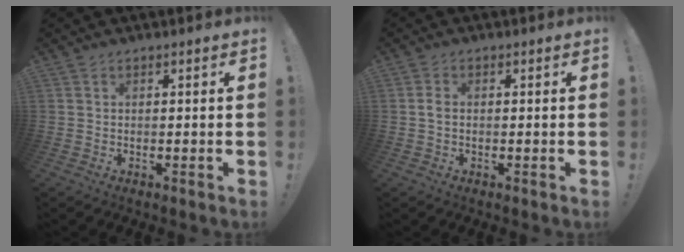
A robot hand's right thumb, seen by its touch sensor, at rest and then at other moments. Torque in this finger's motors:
{"motor_torque": [-0.14, 0.00, -0.08, 0.03, 0.03]}